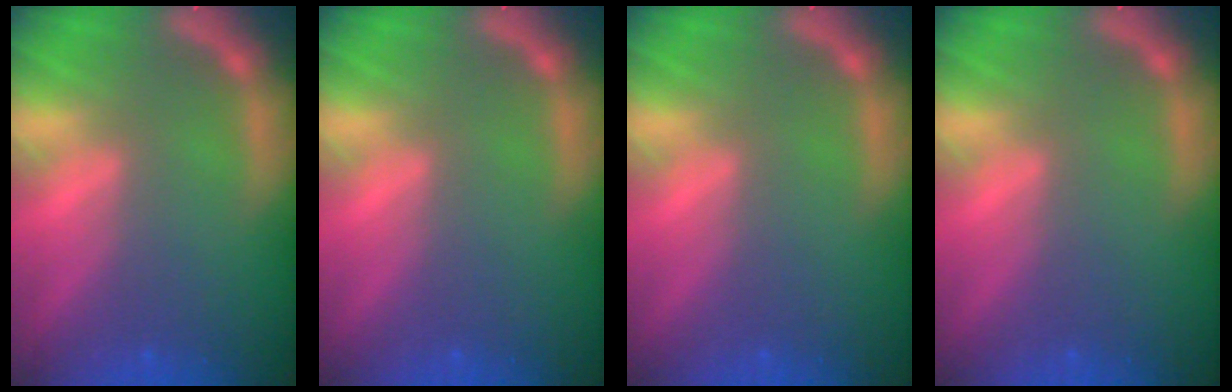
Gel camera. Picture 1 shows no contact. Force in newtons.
{"total": 0.0}
{"total": 0.0}
{"total": 0.0}